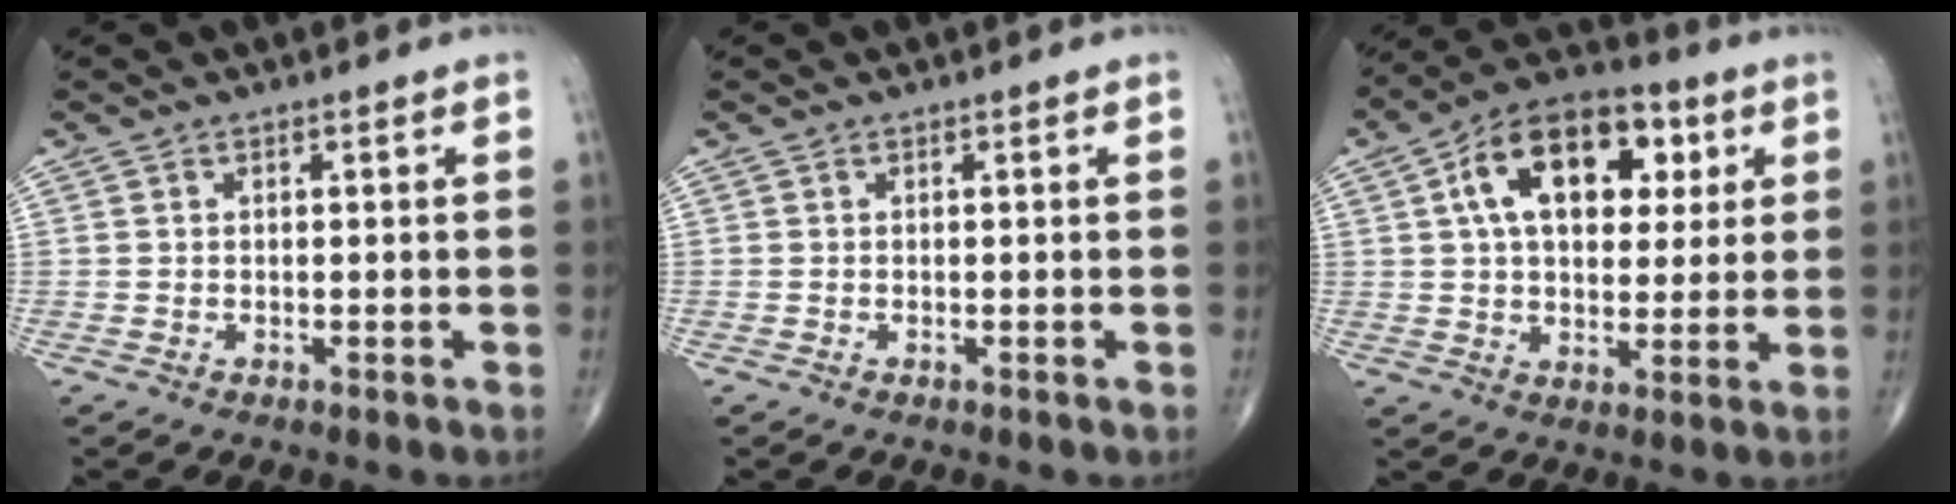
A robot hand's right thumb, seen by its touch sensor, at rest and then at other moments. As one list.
[{"total": 0.0}, {"total": 18.1, "force": [5.5, 10.9, 13.3], "torque": [-0.174, 0.009, 0.081]}]